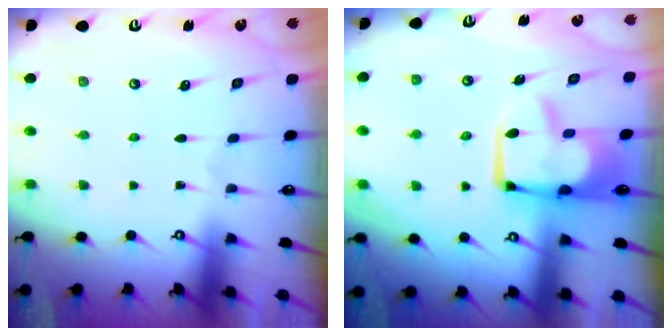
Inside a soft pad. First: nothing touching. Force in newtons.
{"total": 3.5, "press": 3.4, "slide": 0.8}